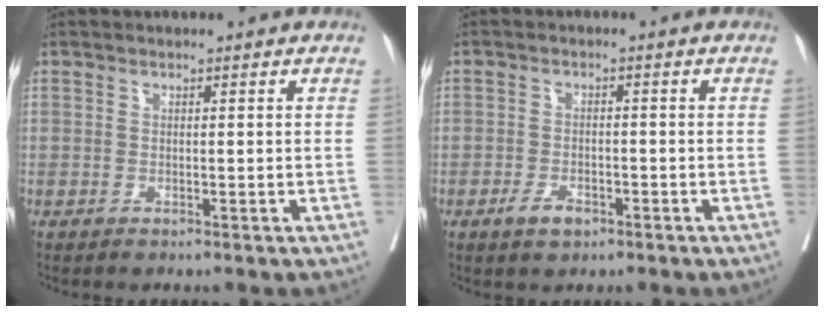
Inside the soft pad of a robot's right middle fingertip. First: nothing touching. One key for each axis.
{"total": 3.0, "fx": -1.8, "fy": 1.6, "fz": 1.8, "tx": -0.031, "ty": 0.003, "tz": -0.026}